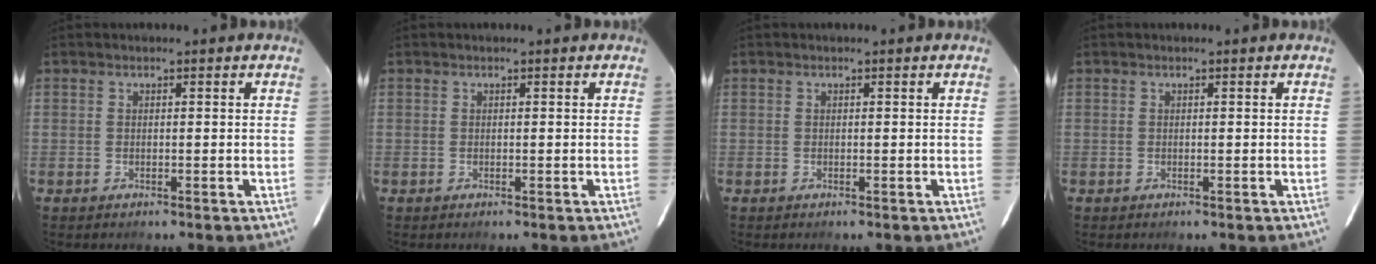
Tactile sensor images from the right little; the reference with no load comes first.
{"total": 0.0}
{"total": 0.0}
{"total": 0.0}